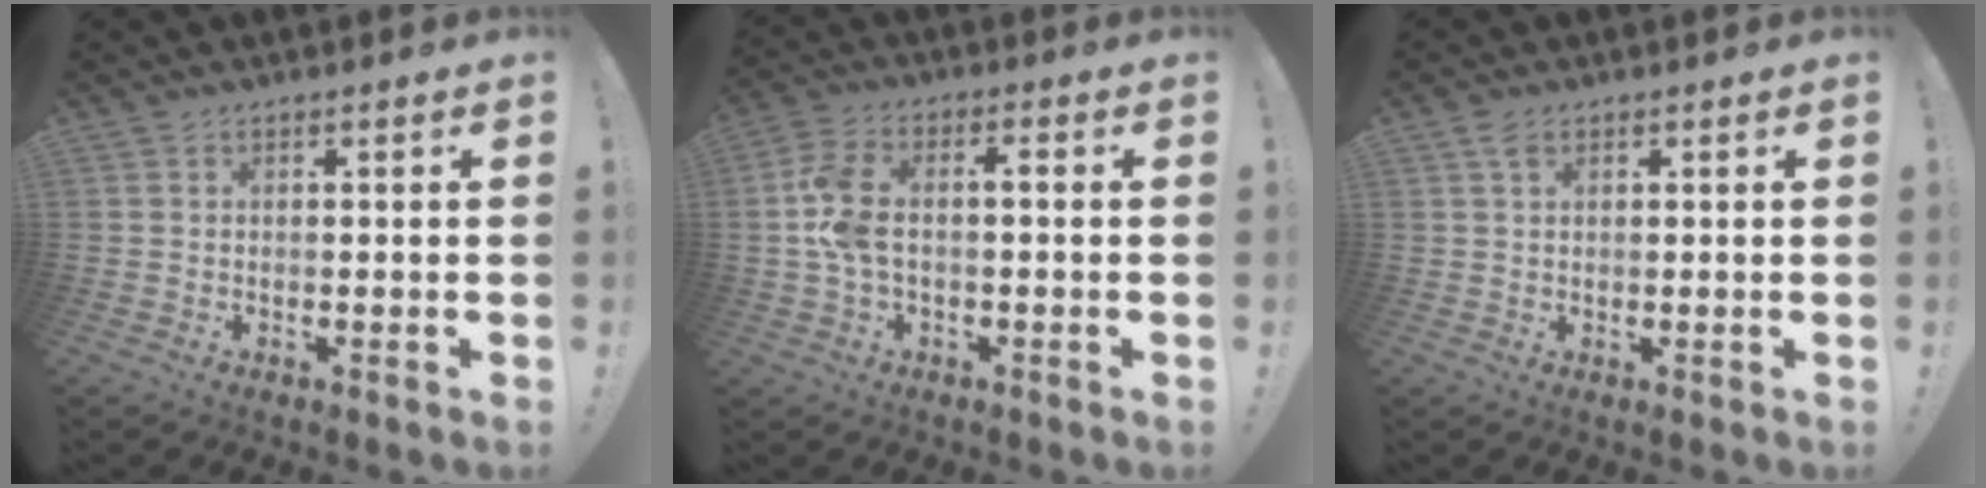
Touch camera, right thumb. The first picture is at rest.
{"total": 8.6, "force": [-0.8, 4.3, 7.4], "torque": [-0.153, 0.012, -0.014]}
{"total": 2.6, "force": [1.4, 1.3, 1.8], "torque": [-0.029, -0.004, 0.025]}